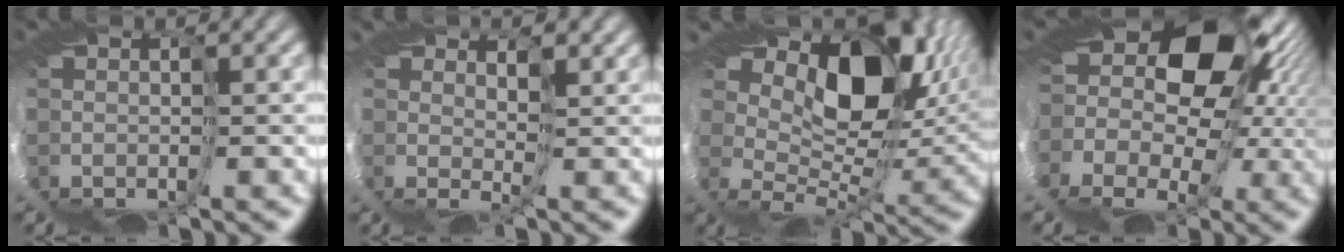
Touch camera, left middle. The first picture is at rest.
{"total": 3.3, "force": [3.1, 0.3, 1.1], "torque": [0.000, 0.012, 0.037]}
{"total": 10.9, "force": [8.0, 3.8, 6.4], "torque": [-0.112, -0.008, 0.155]}
{"total": 13.1, "force": [5.4, 7.4, 9.4], "torque": [-0.156, -0.017, 0.097]}